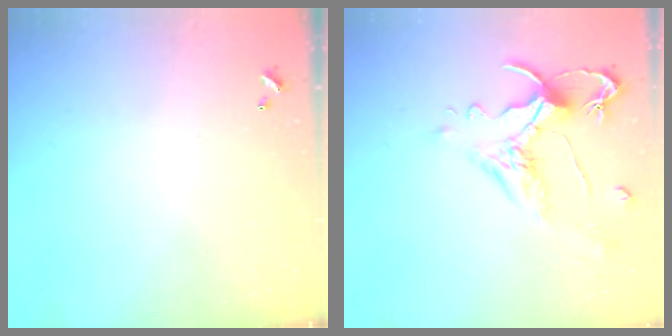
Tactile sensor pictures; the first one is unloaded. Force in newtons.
{"total": 1.6, "press": 1.0, "slide": 1.2}